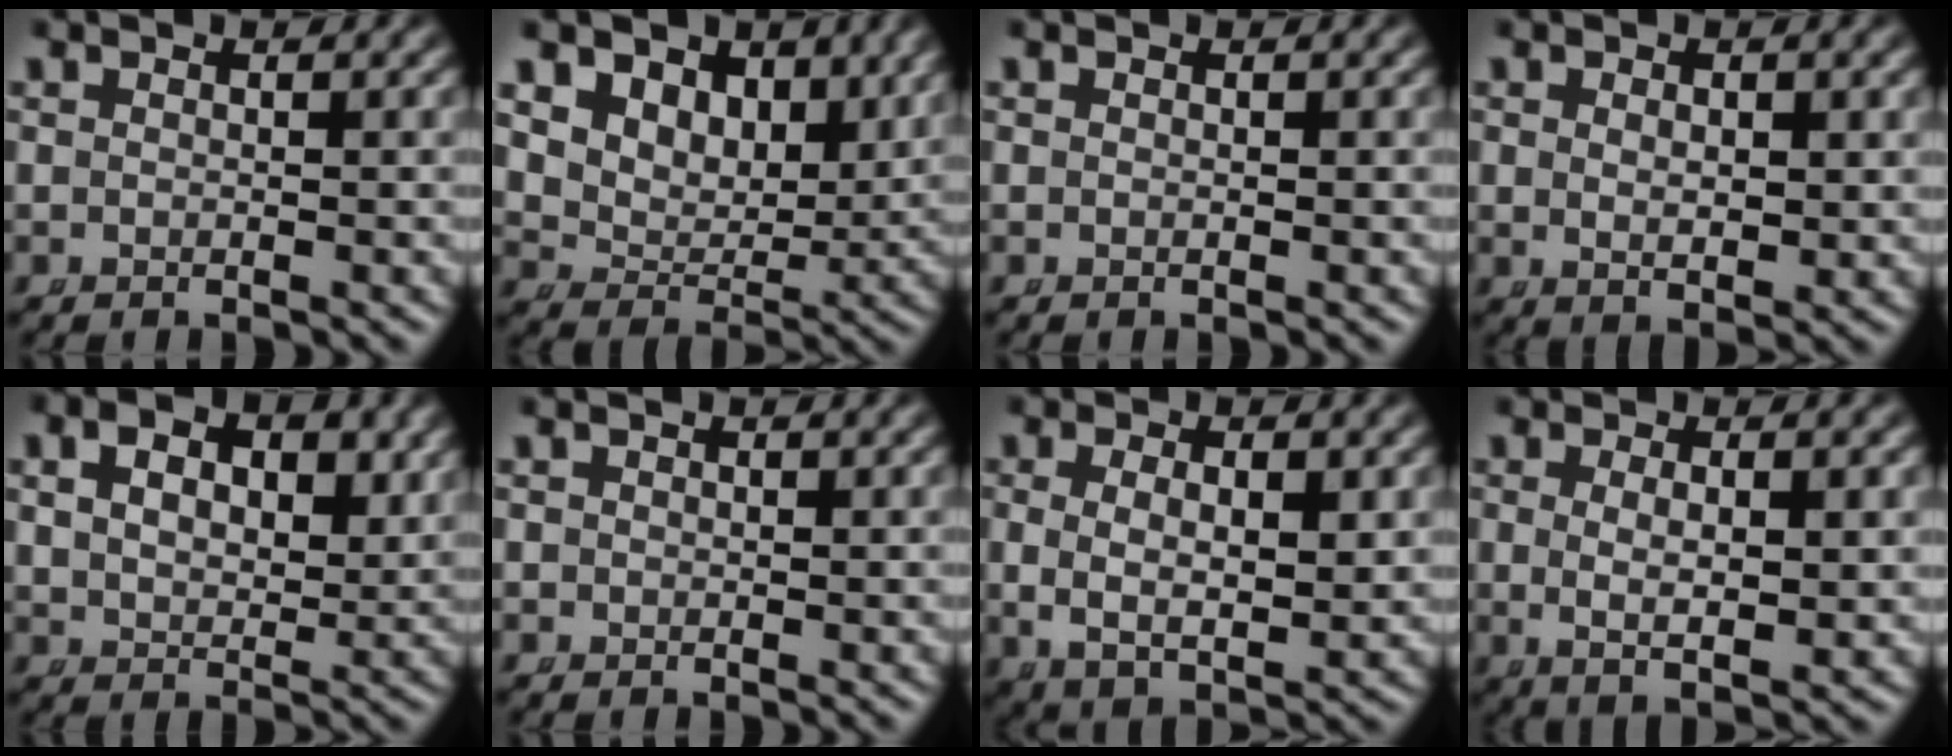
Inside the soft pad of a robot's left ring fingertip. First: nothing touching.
{"total": 10.0, "force": [3.5, 7.9, 5.1], "torque": [-0.116, -0.017, 0.054]}
{"total": 0.0}
{"total": 1.6, "force": [0.3, 0.5, 1.5], "torque": [-0.029, -0.018, 0.020]}
{"total": 4.2, "force": [1.7, 2.7, 2.7], "torque": [-0.043, -0.009, 0.035]}
{"total": 1.0, "force": [0.2, 1.0, 0.2], "torque": [-0.007, -0.007, 0.005]}
{"total": 5.8, "force": [0.2, 3.7, 4.5], "torque": [-0.091, -0.016, 0.015]}
{"total": 4.0, "force": [0.2, 1.5, 3.7], "torque": [-0.072, -0.018, 0.018]}